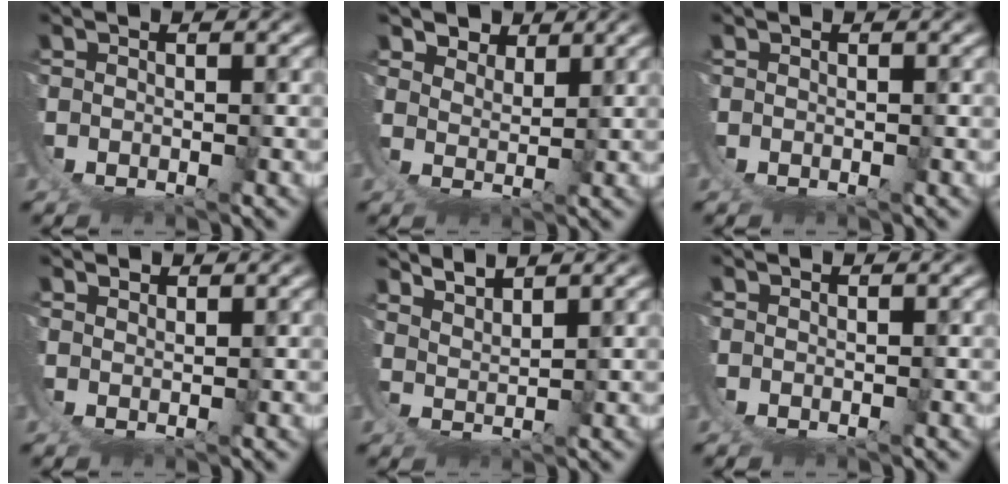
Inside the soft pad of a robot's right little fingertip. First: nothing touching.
{"total": 2.4, "force": [2.1, 0.4, 1.1], "torque": [-0.014, -0.010, 0.041]}
{"total": 0.0}
{"total": 1.3, "force": [0.9, -0.9, -0.1], "torque": [0.006, -0.003, 0.023]}
{"total": 2.8, "force": [2.3, 0.7, 1.4], "torque": [-0.036, -0.013, 0.044]}
{"total": 0.0}